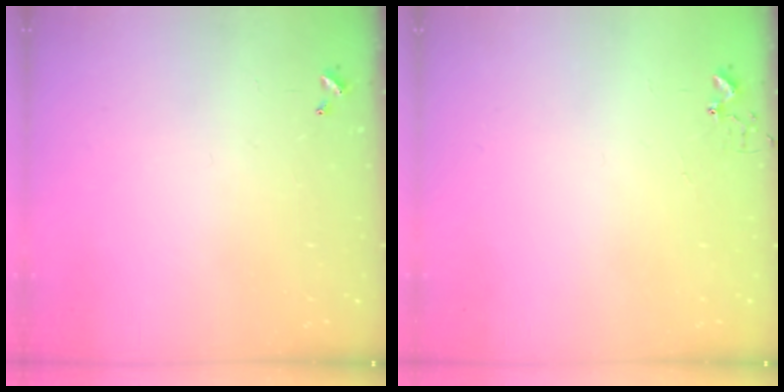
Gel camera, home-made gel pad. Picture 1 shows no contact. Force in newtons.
{"total": 2.7, "press": 2.7, "slide": 0.2}